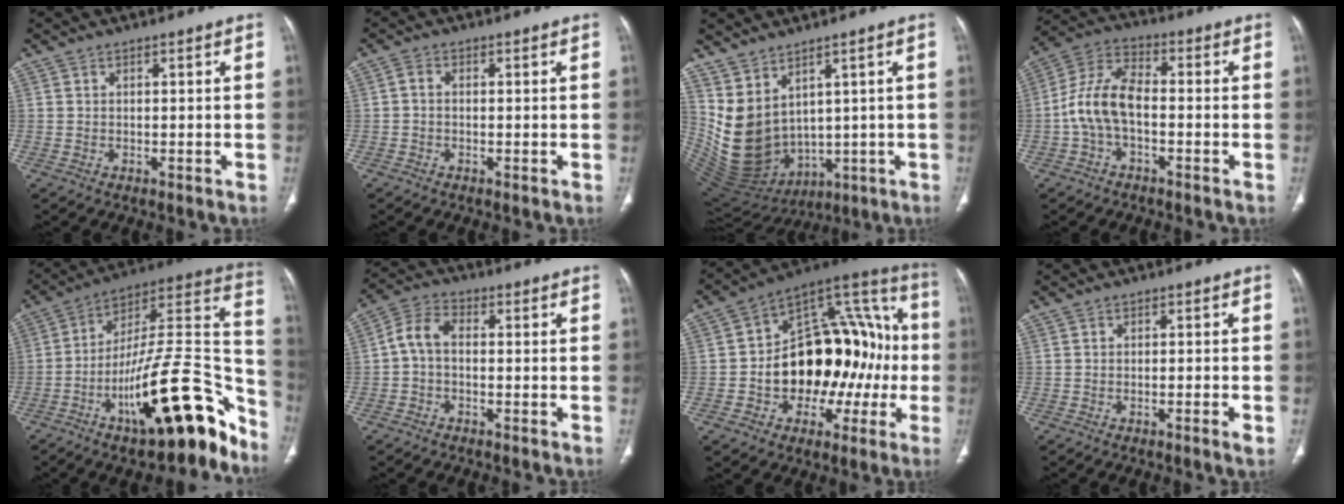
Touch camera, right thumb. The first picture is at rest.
{"total": 1.4, "force": [-0.2, 1.0, 1.0], "torque": [-0.015, 0.003, -0.007]}
{"total": 13.8, "force": [2.9, 9.7, 9.3], "torque": [-0.159, -0.027, 0.101]}
{"total": 9.8, "force": [-1.9, 5.4, 8.0], "torque": [-0.161, 0.035, -0.045]}
{"total": 26.7, "force": [-14.2, 8.4, 20.9], "torque": [-0.249, 0.105, -0.224]}
{"total": 5.5, "force": [-0.6, 3.5, 4.3], "torque": [-0.082, 0.022, -0.022]}
{"total": 25.3, "force": [-2.6, 16.4, 19.2], "torque": [-0.231, 0.057, -0.030]}
{"total": 2.0, "force": [-0.8, 0.1, 1.8], "torque": [-0.038, -0.003, -0.015]}